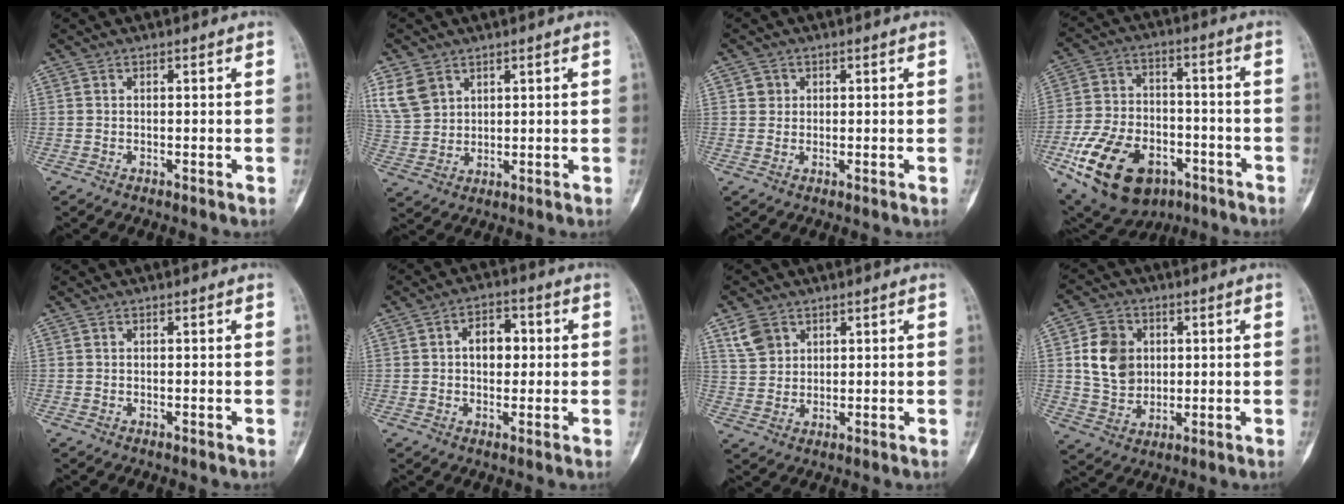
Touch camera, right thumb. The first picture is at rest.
{"total": 7.3, "force": [4.0, 5.3, 3.0], "torque": [-0.050, -0.008, 0.092]}
{"total": 1.9, "force": [0.7, 1.8, 0.3], "torque": [0.007, 0.000, 0.007]}
{"total": 20.8, "force": [-9.1, 13.3, 13.2], "torque": [-0.237, 0.036, -0.141]}
{"total": 0.0}
{"total": 6.2, "force": [0.6, 4.0, 4.7], "torque": [-0.047, 0.012, 0.002]}
{"total": 5.5, "force": [3.1, 4.1, 2.1], "torque": [-0.026, -0.010, 0.065]}
{"total": 9.9, "force": [1.7, 8.1, 5.6], "torque": [-0.072, -0.004, 0.034]}